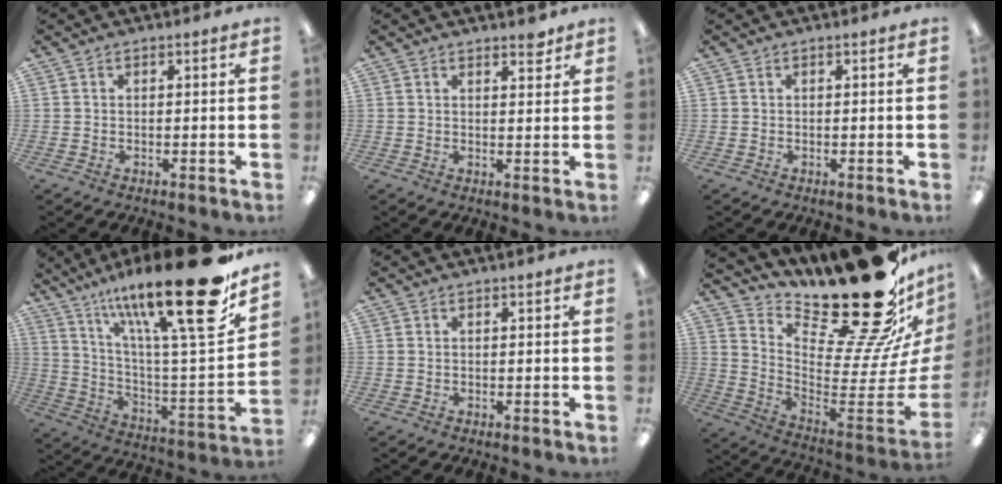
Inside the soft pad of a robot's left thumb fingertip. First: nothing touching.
{"total": 2.8, "force": [2.4, 1.0, 1.1], "torque": [0.001, -0.014, 0.039]}
{"total": 0.0}
{"total": 26.8, "force": [18.1, 5.0, 19.1], "torque": [-0.297, -0.118, 0.289]}
{"total": 0.0}
{"total": 27.9, "force": [19.2, 8.3, 18.4], "torque": [-0.221, -0.170, 0.335]}